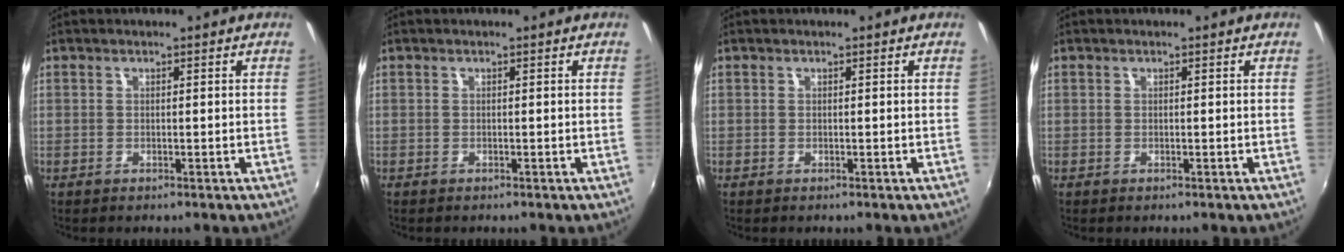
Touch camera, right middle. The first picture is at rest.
{"total": 0.0}
{"total": 0.0}
{"total": 0.0}